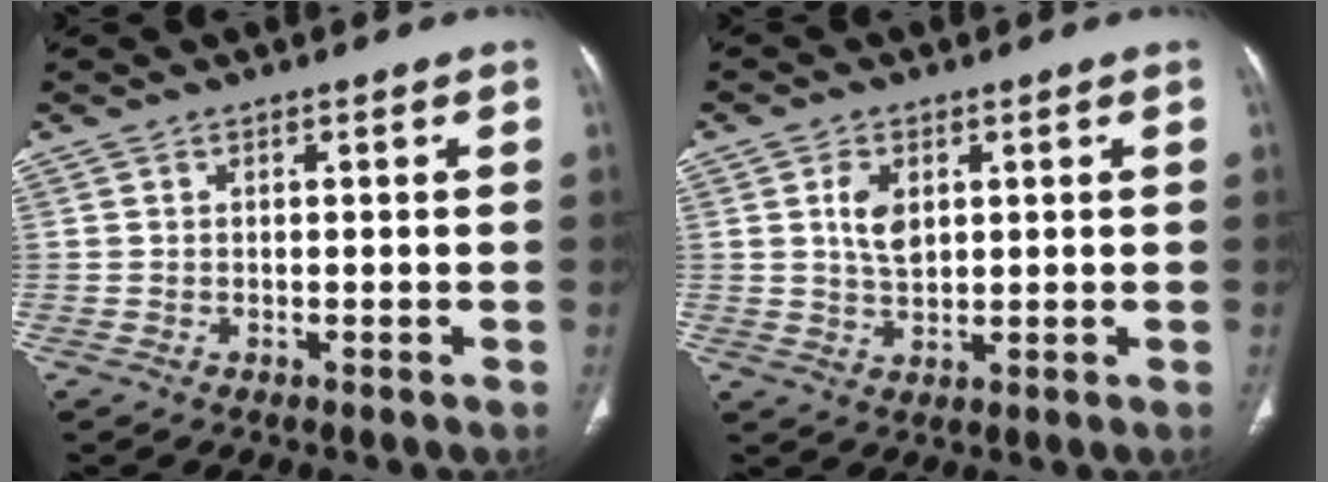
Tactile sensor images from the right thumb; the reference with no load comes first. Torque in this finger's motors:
{"motor_torque": [0.82, 0.64, 0.69, -0.44, 0.03]}